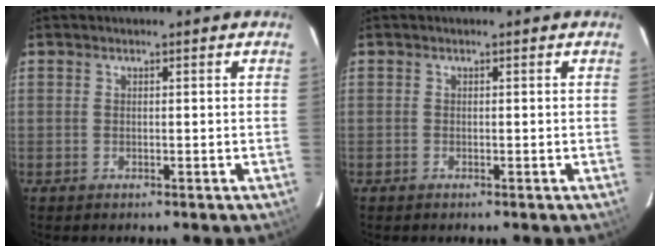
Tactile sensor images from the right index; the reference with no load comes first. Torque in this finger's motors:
{"motor_torque": [-0.02, -0.02, -0.01, 0.00]}